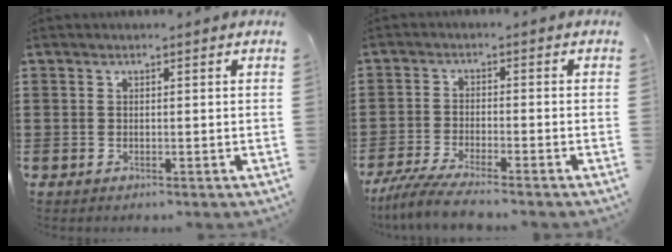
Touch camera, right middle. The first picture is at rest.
{"total": 4.9, "force": [-4.5, 0.2, 1.9], "torque": [-0.053, -0.015, -0.092]}